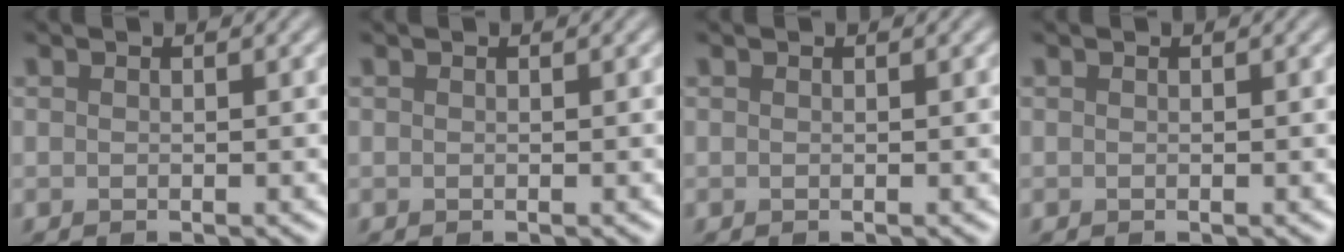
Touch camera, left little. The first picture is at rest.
{"total": 0.0}
{"total": 0.0}
{"total": 0.0}